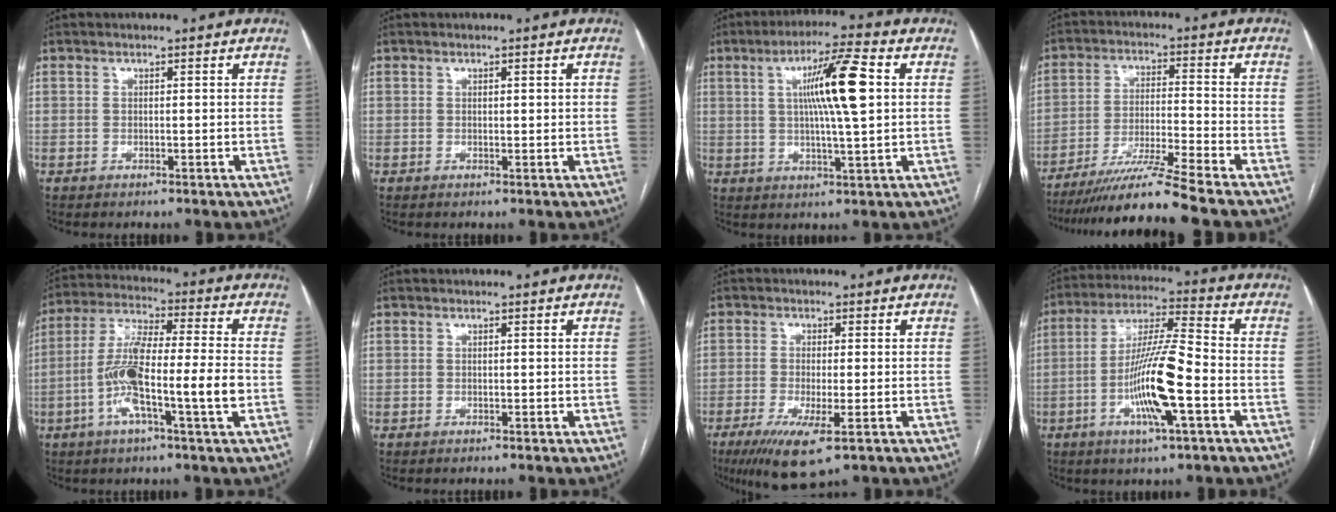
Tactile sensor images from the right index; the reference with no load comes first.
{"total": 0.9, "force": [0.3, 0.3, 0.8], "torque": [-0.010, 0.001, 0.003]}
{"total": 11.3, "force": [2.3, 0.3, 11.0], "torque": [-0.190, 0.010, 0.037]}
{"total": 11.8, "force": [-10.0, -2.3, 6.0], "torque": [-0.101, -0.023, -0.175]}
{"total": 13.1, "force": [-3.5, 0.6, 12.6], "torque": [-0.243, 0.010, -0.070]}
{"total": 0.0}
{"total": 8.2, "force": [-4.3, 1.3, 6.8], "torque": [-0.124, -0.024, -0.069]}
{"total": 13.1, "force": [-4.0, 0.9, 12.5], "torque": [-0.237, 0.001, -0.075]}